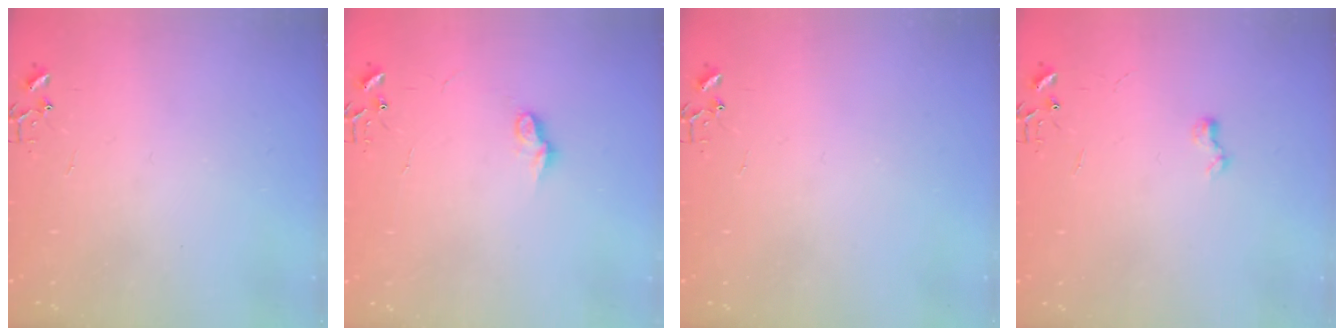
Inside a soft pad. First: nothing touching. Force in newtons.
{"total": 6.9, "press": 6.9, "slide": 0.2}
{"total": 0.0}
{"total": 6.0, "press": 6.0, "slide": 0.7}